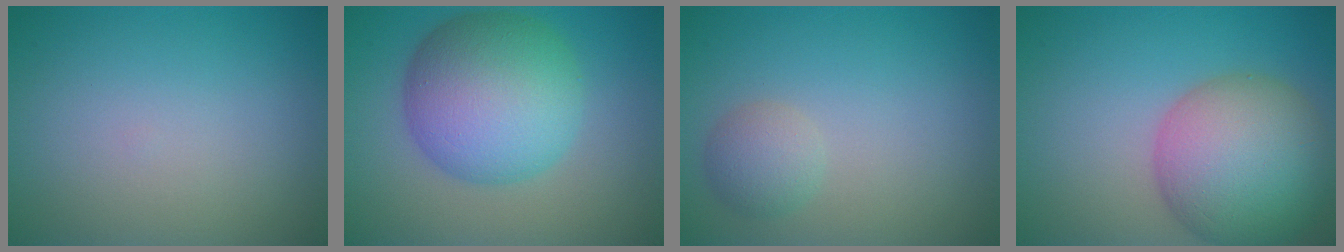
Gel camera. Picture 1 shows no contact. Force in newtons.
{"total": 10.0, "press": 10.0, "slide": 0.2}
{"total": 2.1, "press": 2.1, "slide": 0.0}
{"total": 10.0, "press": 10.0, "slide": 0.5}